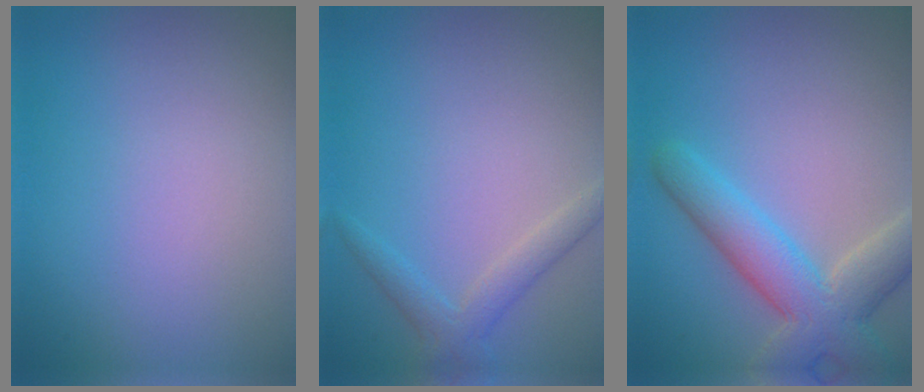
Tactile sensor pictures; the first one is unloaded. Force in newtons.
{"total": 2.2, "press": 2.2, "slide": 0.1}
{"total": 6.3, "press": 6.3, "slide": 0.5}